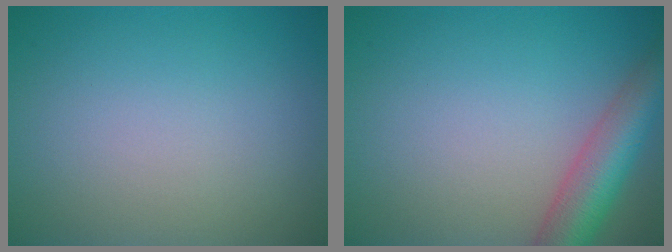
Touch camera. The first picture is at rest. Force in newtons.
{"total": 5.8, "press": 5.8, "slide": 0.3}